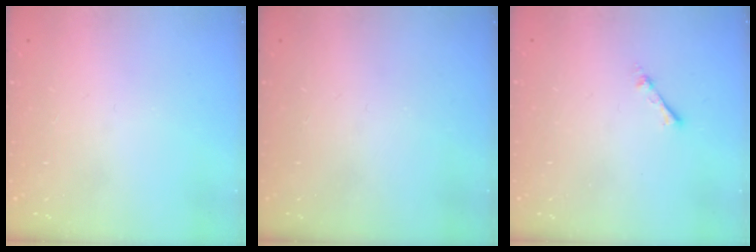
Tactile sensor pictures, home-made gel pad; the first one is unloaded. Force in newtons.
{"total": 0.0}
{"total": 1.9, "press": 1.9, "slide": 0.3}